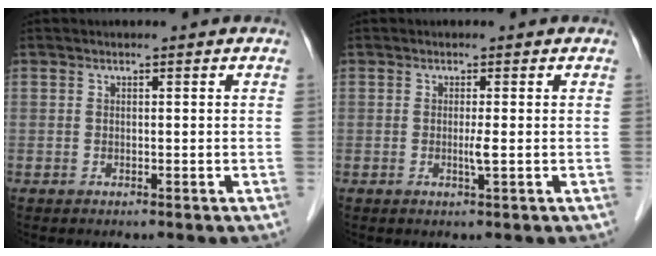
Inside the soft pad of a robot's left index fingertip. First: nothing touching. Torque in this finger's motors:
{"motor_torque": [0.00, 0.22, -0.03, 0.01]}